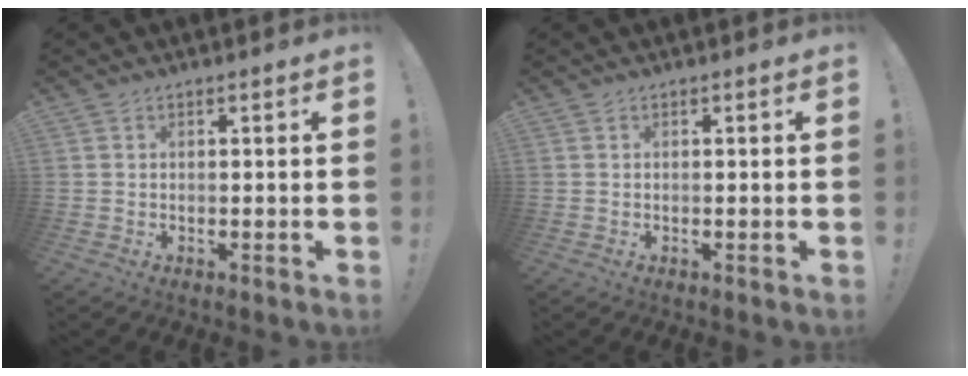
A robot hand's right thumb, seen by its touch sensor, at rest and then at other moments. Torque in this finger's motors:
{"motor_torque": [-0.03, 0.03, 0.00, 0.00, 0.00]}